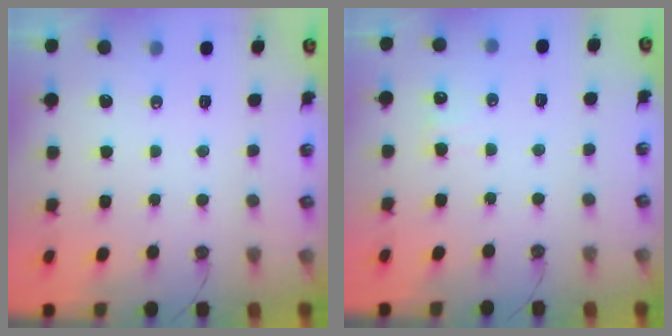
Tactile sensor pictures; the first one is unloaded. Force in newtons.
{"total": 6.1, "press": 6.0, "slide": 1.2}